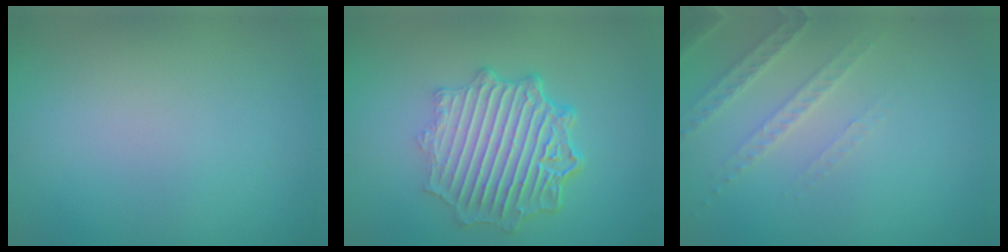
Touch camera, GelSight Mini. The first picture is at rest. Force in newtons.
{"total": 7.1, "press": 5.3, "slide": 4.7}
{"total": 2.5, "press": 2.4, "slide": 0.7}